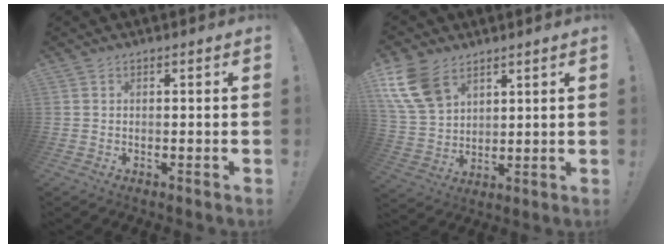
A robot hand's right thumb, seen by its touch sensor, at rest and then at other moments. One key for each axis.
{"total": 13.2, "fx": 7.4, "fy": 8.5, "fz": 6.9, "tx": -0.138, "ty": -0.031, "tz": 0.148}